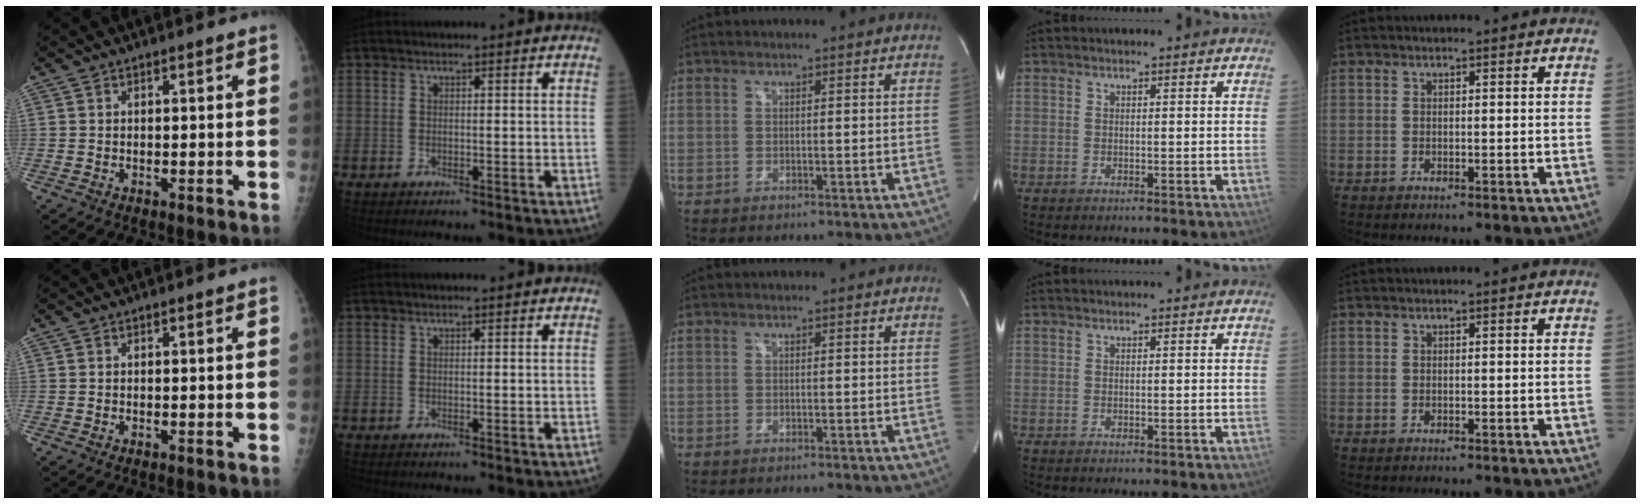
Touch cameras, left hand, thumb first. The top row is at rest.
{}